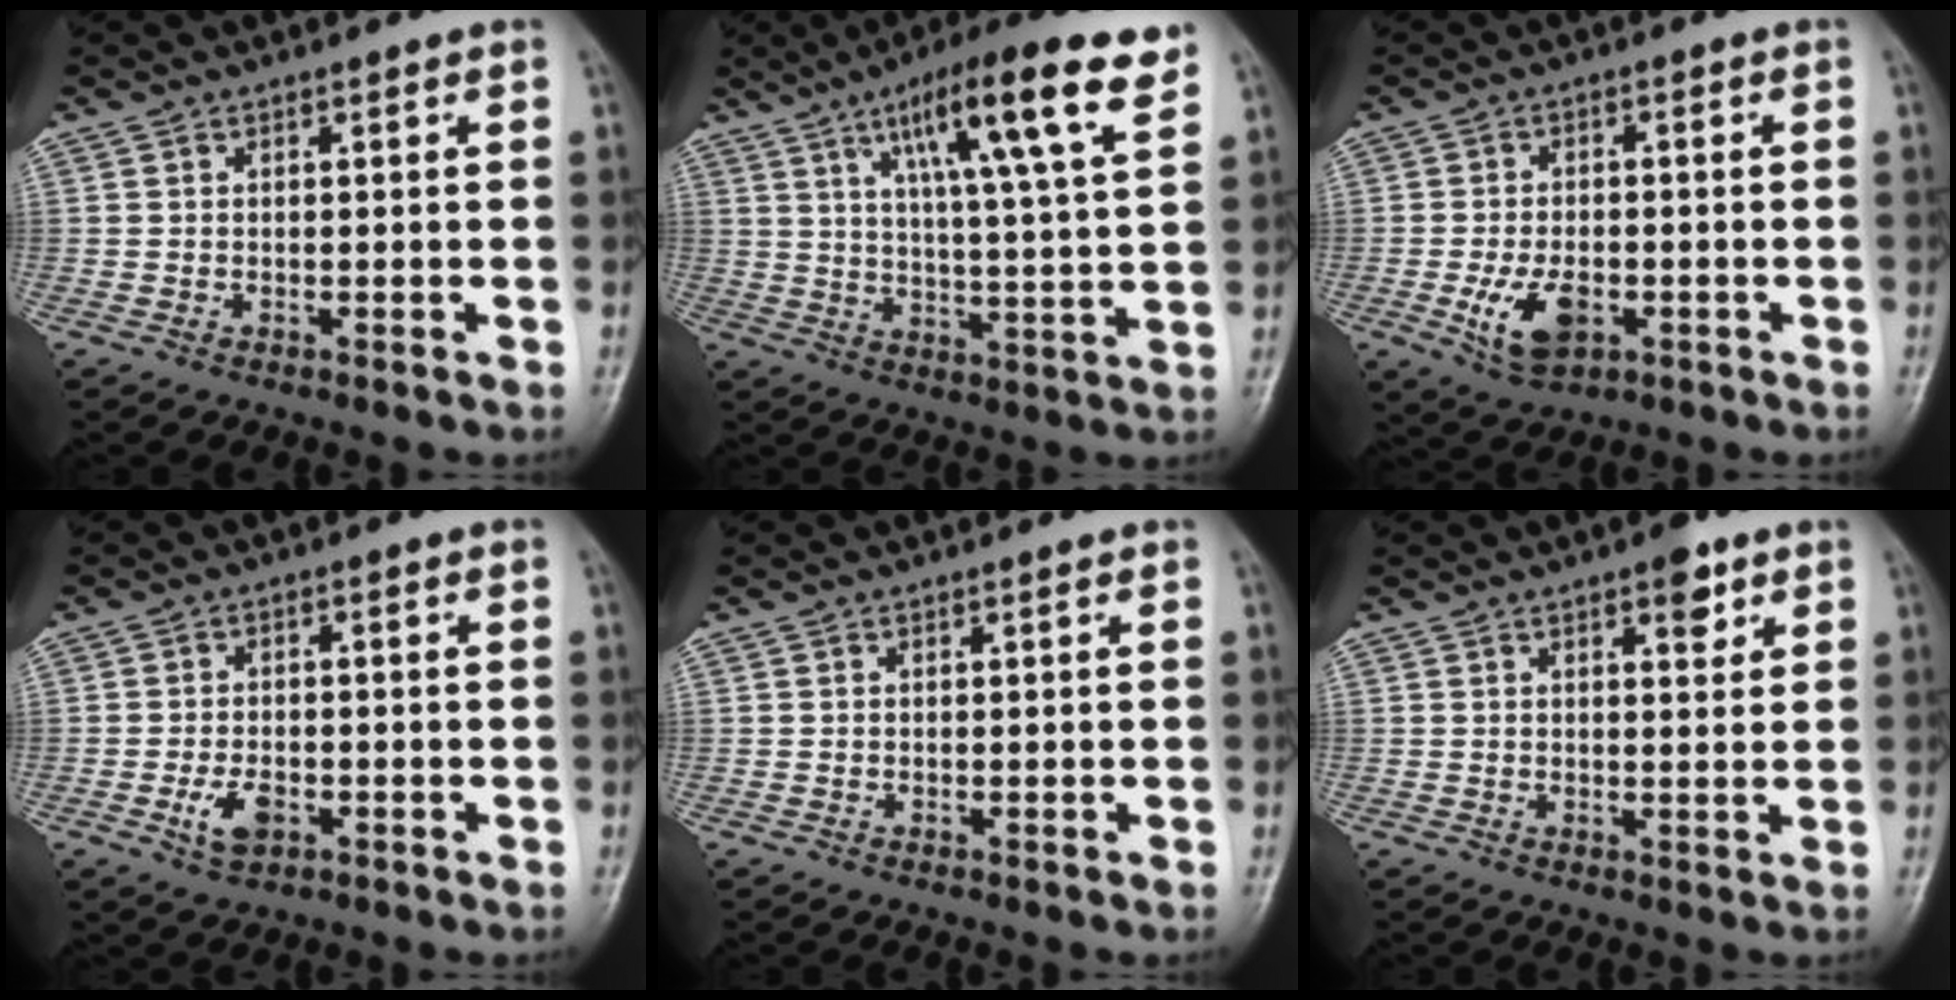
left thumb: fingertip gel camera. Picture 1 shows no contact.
{"total": 16.8, "force": [8.9, 2.6, 13.9], "torque": [-0.212, -0.027, 0.139]}
{"total": 7.5, "force": [-2.7, 4.5, 5.4], "torque": [-0.096, 0.004, -0.040]}
{"total": 4.4, "force": [-2.0, 2.6, 3.0], "torque": [-0.055, 0.005, -0.033]}
{"total": 0.0}
{"total": 3.7, "force": [2.2, 1.6, 2.5], "torque": [-0.020, -0.010, 0.026]}